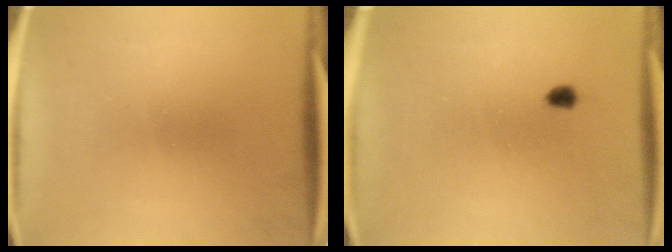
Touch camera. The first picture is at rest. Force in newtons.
{"total": 1.7}